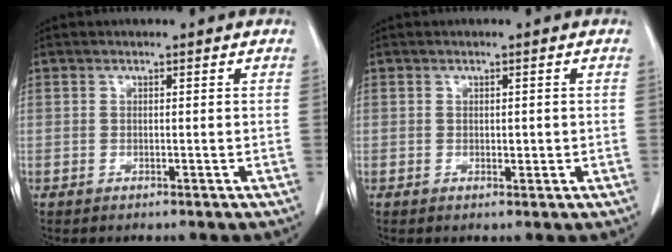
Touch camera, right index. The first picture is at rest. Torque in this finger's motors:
{"motor_torque": [0.03, 0.27, 0.05, 0.07]}